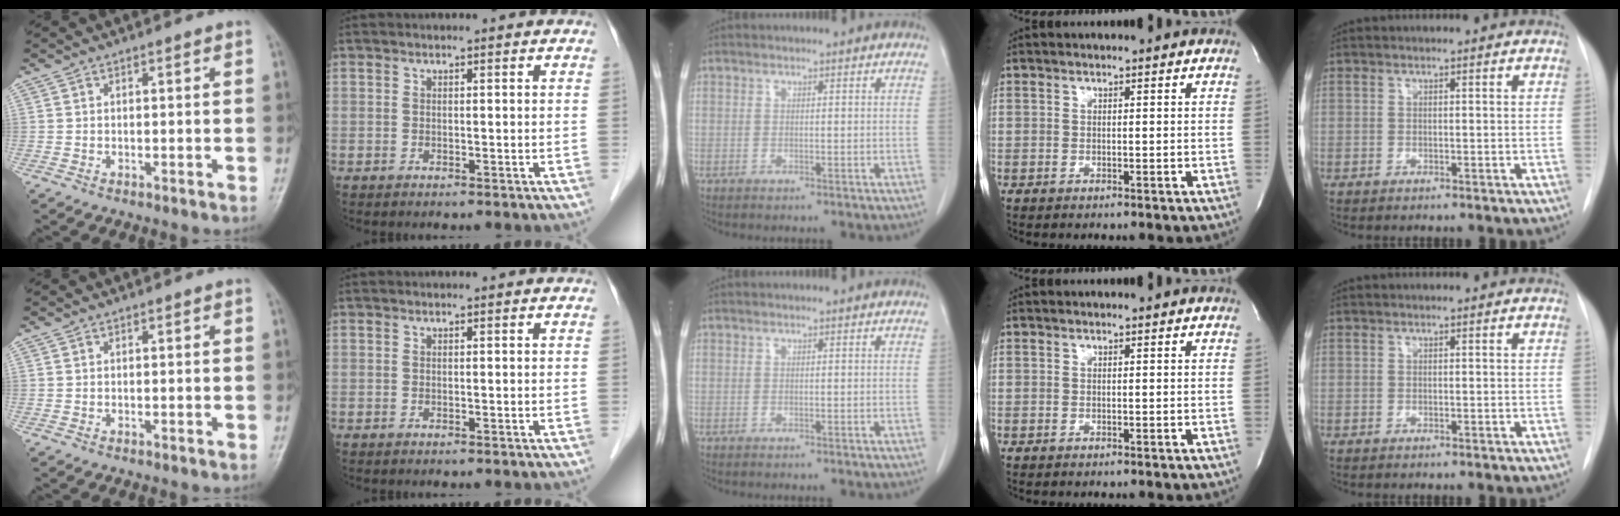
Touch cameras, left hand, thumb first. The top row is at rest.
{}